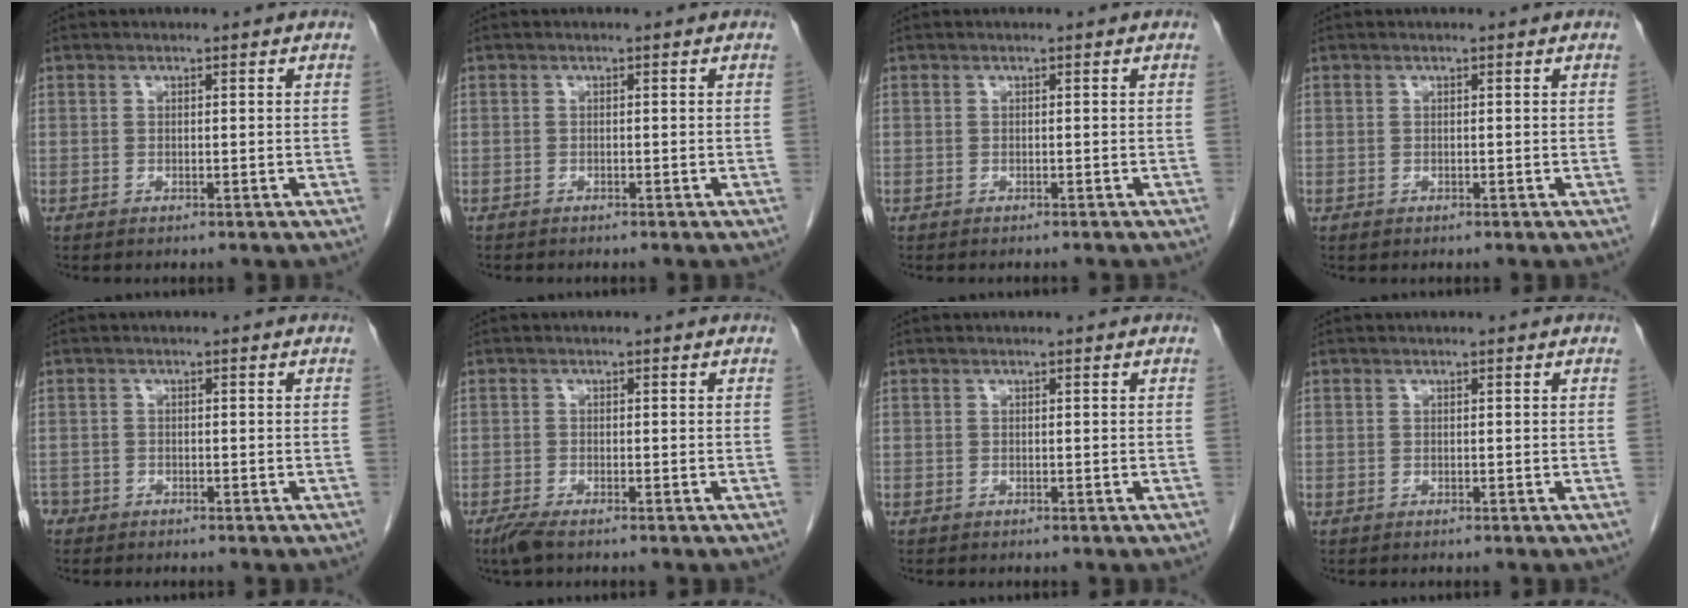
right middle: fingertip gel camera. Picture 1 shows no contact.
{"total": 0.7, "force": [-0.6, 0.2, 0.2], "torque": [-0.008, -0.001, -0.009]}
{"total": 2.2, "force": [-2.0, 0.4, 0.8], "torque": [-0.012, -0.002, -0.022]}
{"total": 0.8, "force": [-0.5, 0.4, 0.5], "torque": [-0.009, 0.000, -0.003]}
{"total": 2.3, "force": [-1.8, 1.4, 0.3], "torque": [-0.008, 0.002, -0.036]}
{"total": 2.4, "force": [-1.8, 0.4, 1.6], "torque": [-0.038, -0.008, -0.037]}
{"total": 0.0}
{"total": 0.0}